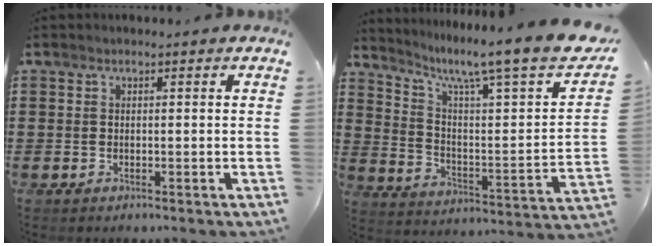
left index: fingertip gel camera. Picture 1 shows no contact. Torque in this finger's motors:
{"motor_torque": [2.14, 0.00, 0.36, 0.16]}